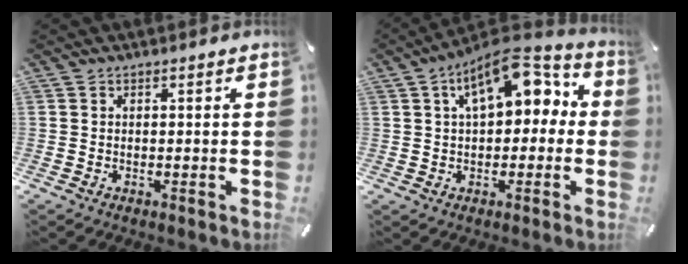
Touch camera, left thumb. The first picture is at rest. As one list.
[{"total": 13.0, "force": [5.2, 7.5, 9.2], "torque": [-0.139, -0.017, 0.090]}]